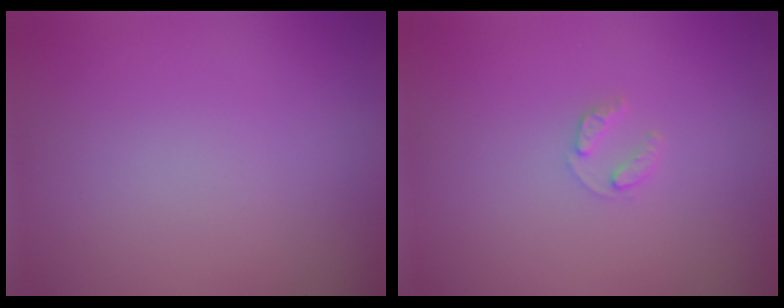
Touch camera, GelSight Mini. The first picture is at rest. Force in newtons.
{"total": 1.1, "press": 1.1, "slide": 0.2}